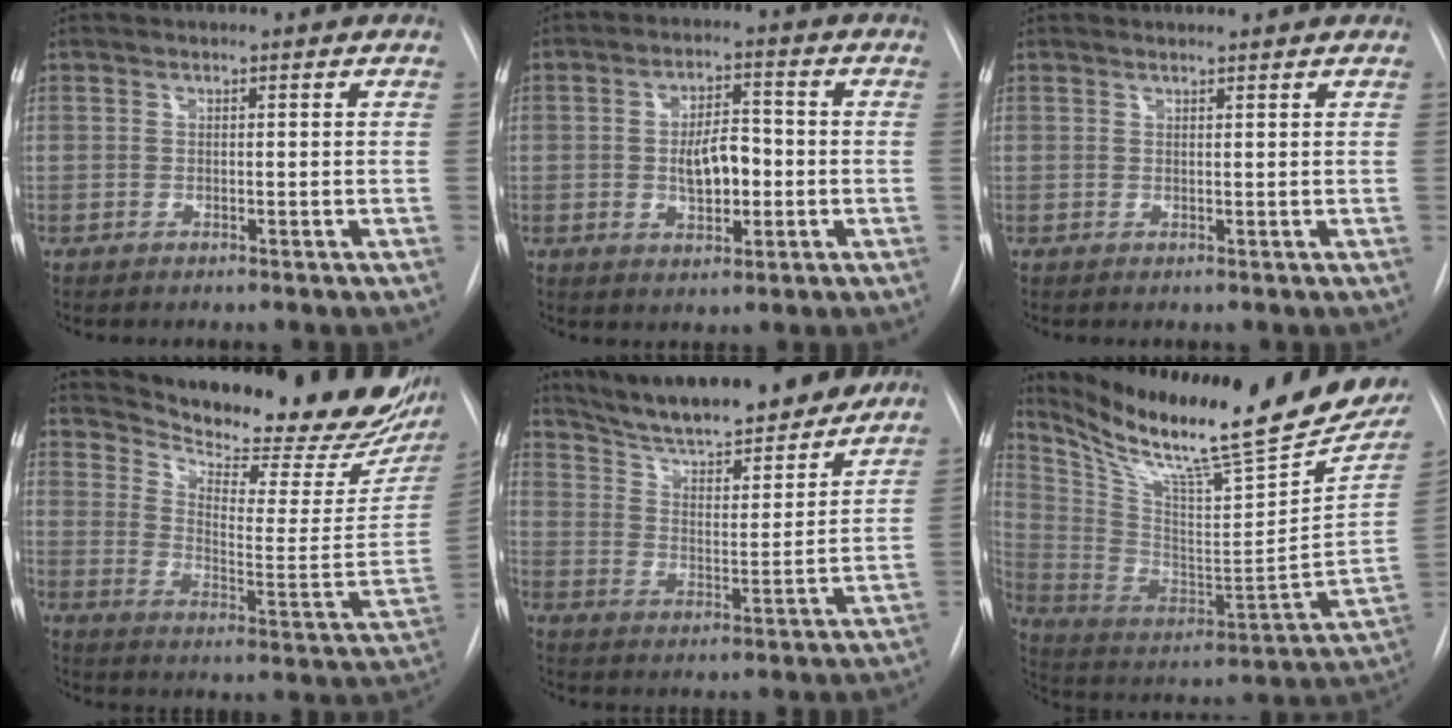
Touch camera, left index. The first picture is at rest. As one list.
[{"total": 6.7, "force": [-1.2, 3.1, 5.9], "torque": [-0.104, 0.006, -0.020]}, {"total": 1.4, "force": [1.4, 0.0, 0.2], "torque": [-0.010, 0.004, 0.017]}, {"total": 25.7, "force": [22.6, 5.7, 11.0], "torque": [-0.172, -0.086, 0.286]}, {"total": 20.2, "force": [17.7, 4.0, 8.8], "torque": [-0.140, -0.007, 0.261]}, {"total": 28.9, "force": [23.1, 4.6, 16.8], "torque": [-0.286, -0.061, 0.338]}]